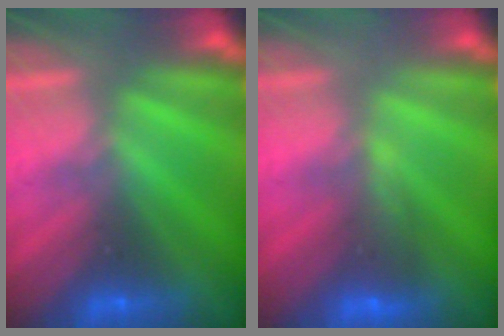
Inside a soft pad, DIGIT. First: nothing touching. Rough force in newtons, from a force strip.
{"total": 4.5}